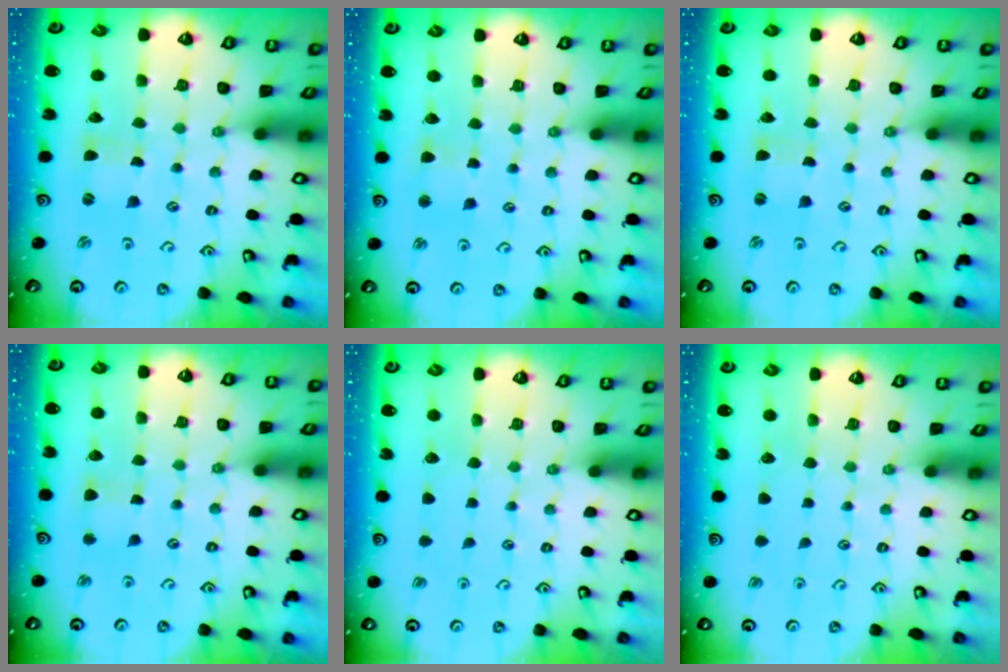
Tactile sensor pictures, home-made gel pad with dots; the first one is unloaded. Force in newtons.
{"total": 2.0, "press": 1.9, "slide": 0.6}
{"total": 0.0}
{"total": 3.5, "press": 3.4, "slide": 0.4}
{"total": 0.0}
{"total": 0.0}